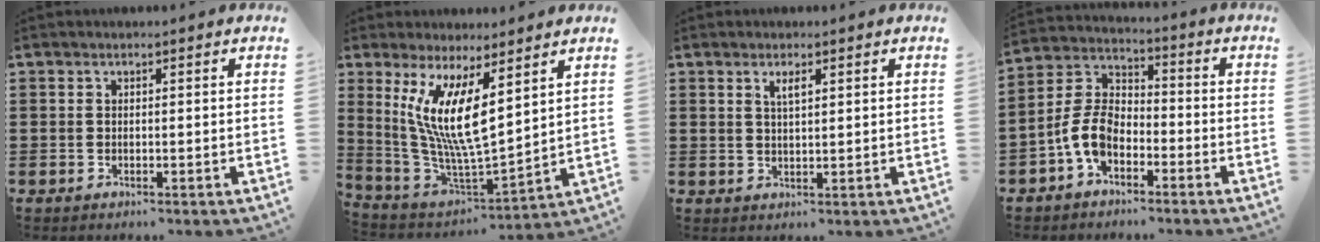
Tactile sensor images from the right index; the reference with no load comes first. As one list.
[{"total": 10.6, "force": [3.5, 2.4, 9.7], "torque": [-0.218, -0.035, 0.062]}, {"total": 2.1, "force": [1.1, 0.6, 1.7], "torque": [-0.035, 0.003, 0.017]}, {"total": 7.9, "force": [-3.5, 4.7, 5.2], "torque": [-0.143, 0.002, -0.077]}]